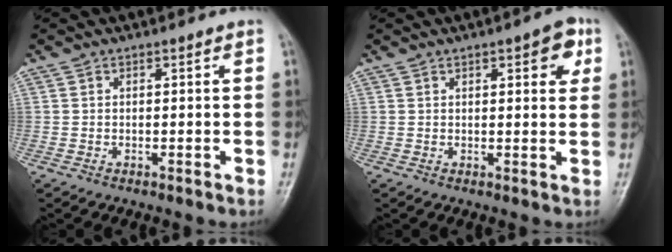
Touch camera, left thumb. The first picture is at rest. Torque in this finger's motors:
{"motor_torque": [0.12, 0.17, -0.05, -0.02, 0.09]}